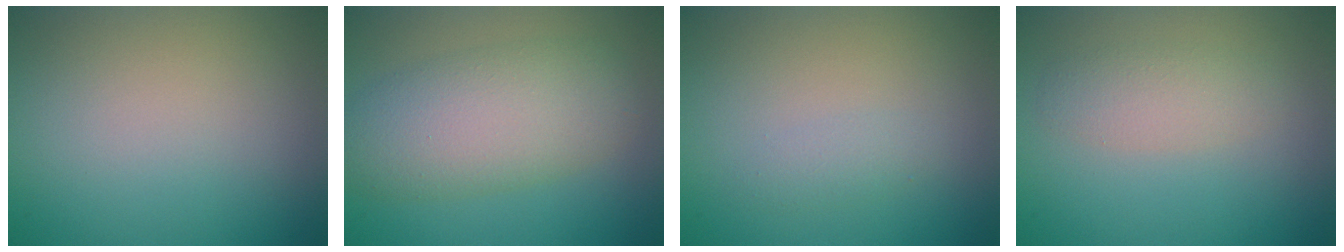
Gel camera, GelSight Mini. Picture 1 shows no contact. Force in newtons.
{"total": 6.9, "press": 6.9, "slide": 0.2}
{"total": 1.1, "press": 1.1, "slide": 0.1}
{"total": 2.3, "press": 2.3, "slide": 0.1}